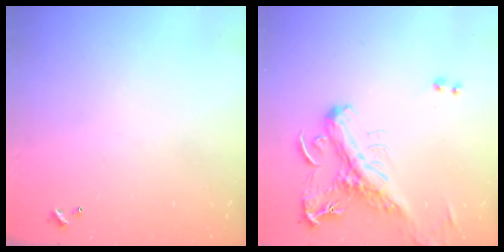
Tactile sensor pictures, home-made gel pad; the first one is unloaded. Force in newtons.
{"total": 3.4, "press": 3.2, "slide": 1.1}